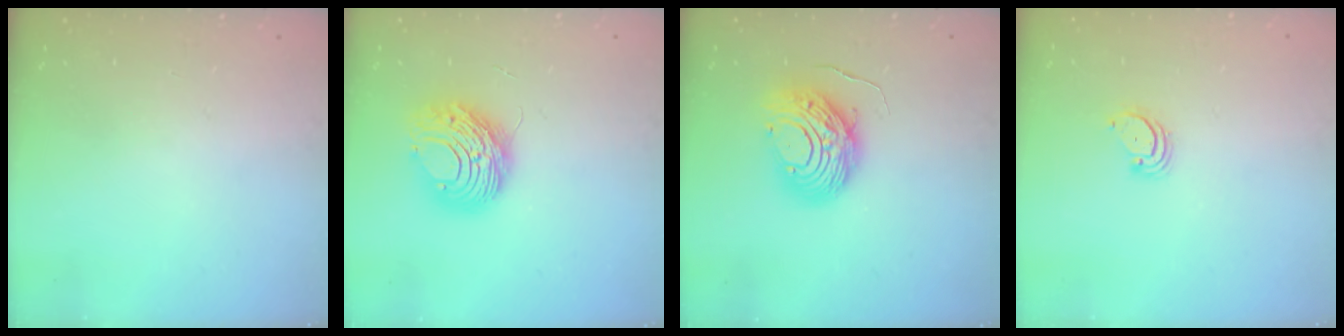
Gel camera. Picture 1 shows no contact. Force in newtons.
{"total": 9.7, "press": 9.7, "slide": 1.2}
{"total": 11.1, "press": 11.0, "slide": 1.0}
{"total": 2.2, "press": 2.2, "slide": 0.3}